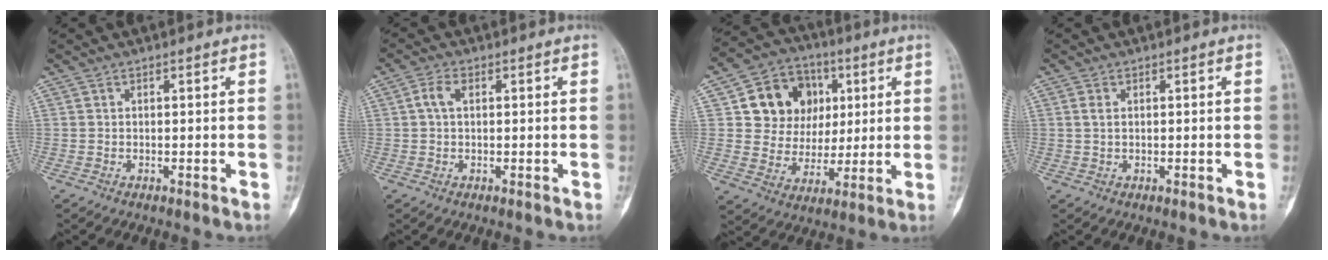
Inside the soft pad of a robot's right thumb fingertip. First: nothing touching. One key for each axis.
{"total": 2.9, "fx": 0.6, "fy": 1.7, "fz": 2.2, "tx": -0.051, "ty": 0.008, "tz": 0.010}
{"total": 14.6, "fx": 4.1, "fy": 12.5, "fz": 6.4, "tx": -0.058, "ty": 0.001, "tz": 0.075}
{"total": 1.7, "fx": 0.4, "fy": 1.0, "fz": 1.3, "tx": -0.031, "ty": 0.002, "tz": 0.011}